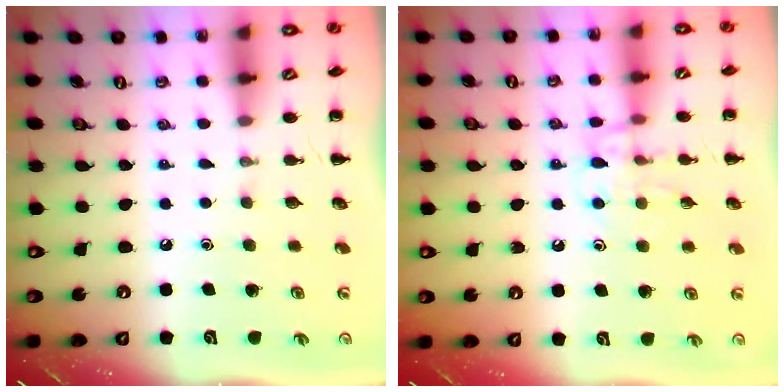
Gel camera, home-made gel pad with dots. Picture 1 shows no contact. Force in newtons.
{"total": 10.6, "press": 10.6, "slide": 0.7}